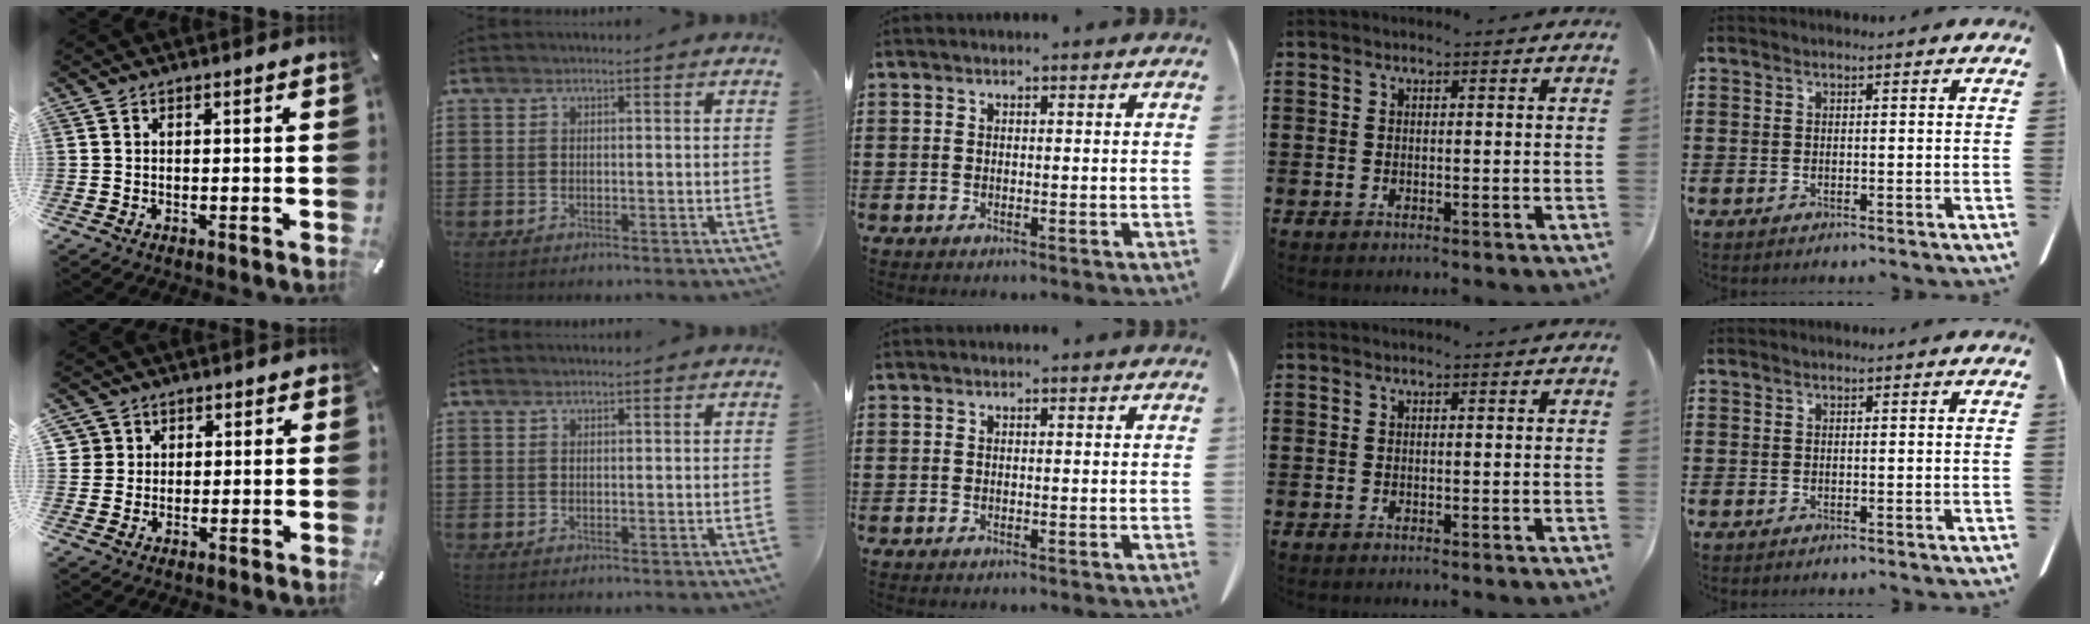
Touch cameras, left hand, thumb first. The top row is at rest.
{"thumb": {"total": 4.8, "force": [1.2, 4.7, 0.5], "torque": [-0.008, 0.007, 0.022]}}